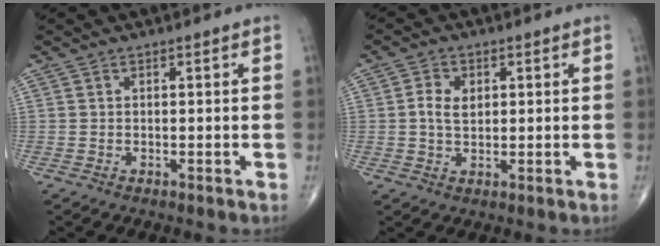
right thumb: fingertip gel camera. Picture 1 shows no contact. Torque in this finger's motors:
{"motor_torque": [0.12, 0.12, 0.00, 0.00, 0.00]}